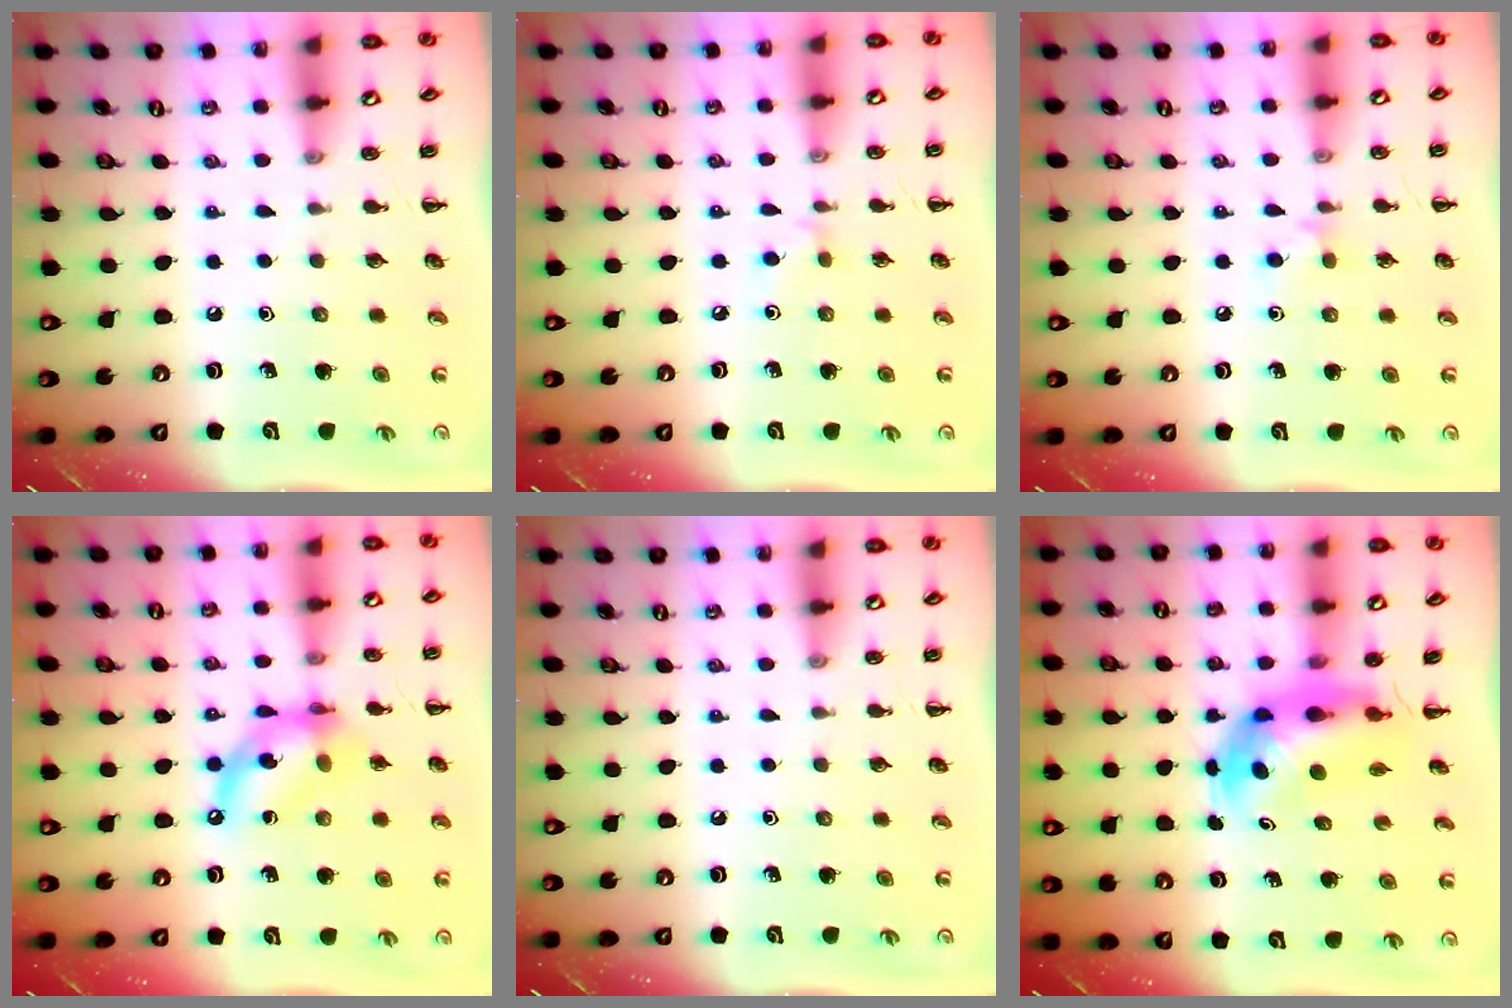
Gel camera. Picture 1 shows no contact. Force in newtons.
{"total": 3.7, "press": 3.5, "slide": 1.2}
{"total": 4.5, "press": 4.2, "slide": 1.5}
{"total": 13.2, "press": 12.8, "slide": 3.3}
{"total": 0.0}
{"total": 6.2, "press": 5.8, "slide": 2.3}